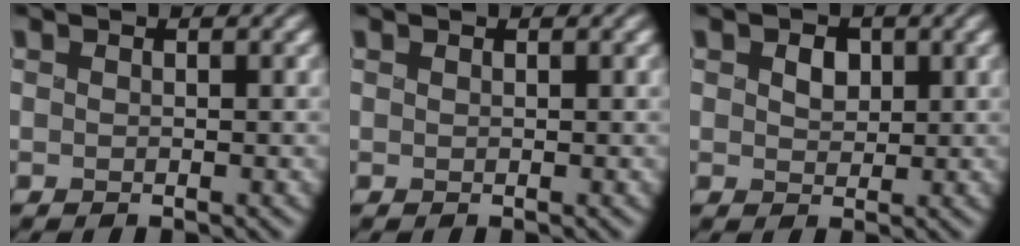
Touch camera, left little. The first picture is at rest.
{"total": 0.0}
{"total": 1.7, "force": [0.2, 1.4, 1.0], "torque": [-0.019, 0.000, 0.002]}